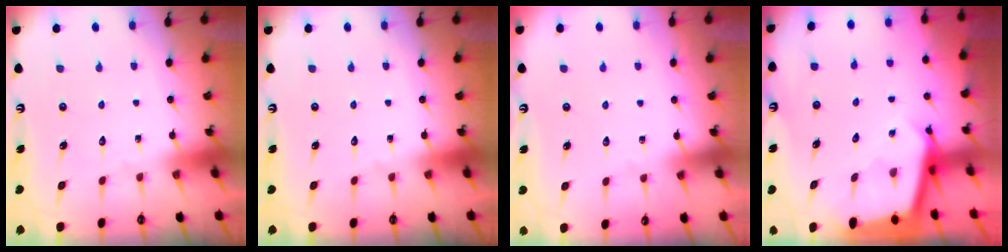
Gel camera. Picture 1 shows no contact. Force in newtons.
{"total": 0.0}
{"total": 3.3, "press": 3.2, "slide": 0.5}
{"total": 2.7, "press": 2.7, "slide": 0.0}